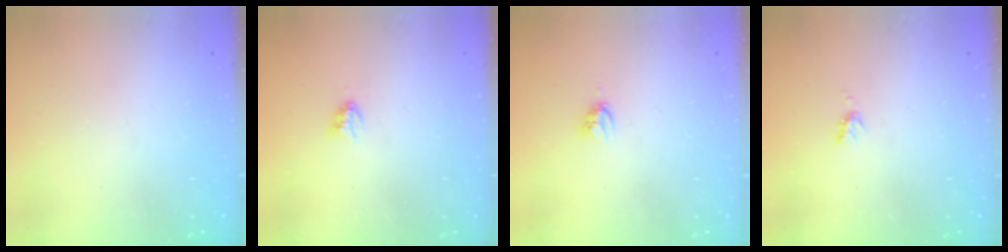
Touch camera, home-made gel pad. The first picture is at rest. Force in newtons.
{"total": 2.9, "press": 2.9, "slide": 0.5}
{"total": 3.9, "press": 3.9, "slide": 0.4}
{"total": 3.3, "press": 3.3, "slide": 0.6}